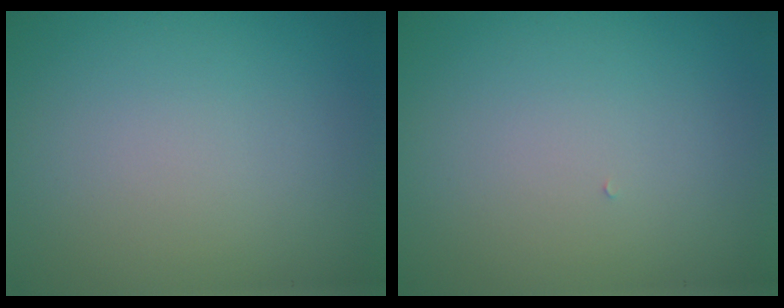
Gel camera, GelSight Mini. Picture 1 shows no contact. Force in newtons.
{"total": 0.0}